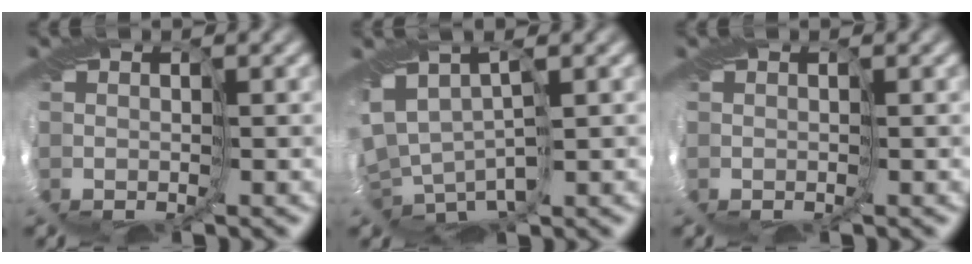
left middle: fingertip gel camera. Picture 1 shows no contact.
{"total": 3.2, "force": [0.1, 2.1, 2.4], "torque": [-0.067, 0.012, 0.029]}
{"total": 0.0}